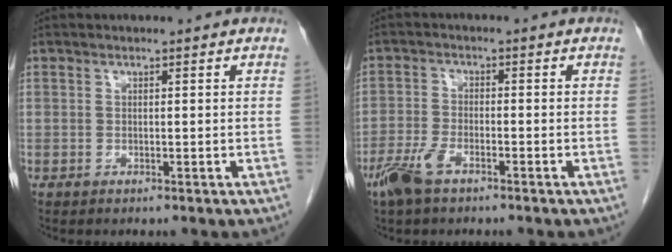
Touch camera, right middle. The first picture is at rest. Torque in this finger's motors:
{"motor_torque": [0.84, -0.59, 0.38, 0.10]}